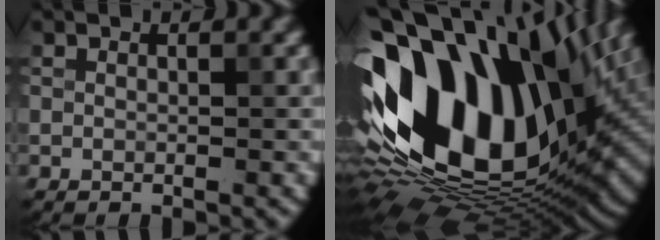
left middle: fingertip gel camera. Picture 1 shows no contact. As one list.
[{"total": 18.7, "force": [1.8, 11.2, 14.8], "torque": [-0.305, -0.009, 0.046]}]